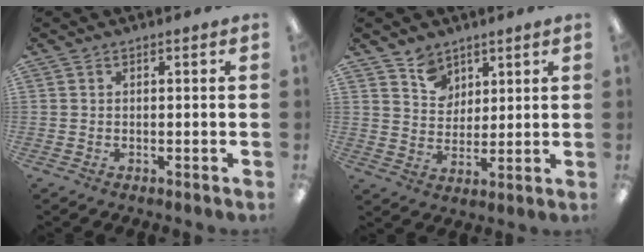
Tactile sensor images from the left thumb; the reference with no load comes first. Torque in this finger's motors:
{"motor_torque": [-0.02, 0.07, -0.36, 0.07, -0.01]}